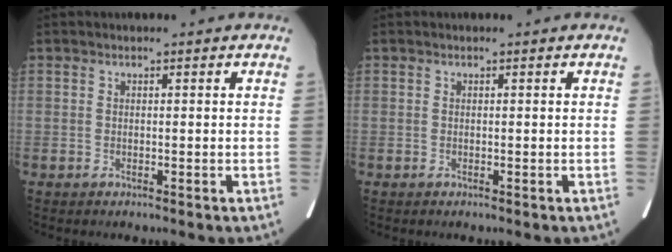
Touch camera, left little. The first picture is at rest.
{"total": 0.0}